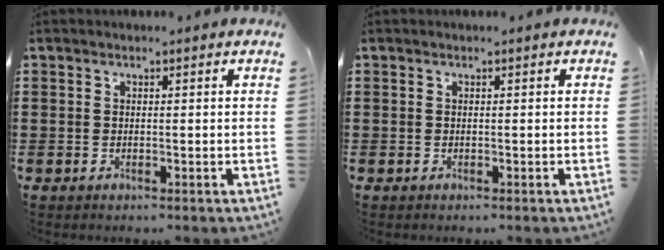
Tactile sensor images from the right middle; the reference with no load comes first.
{"total": 0.0}